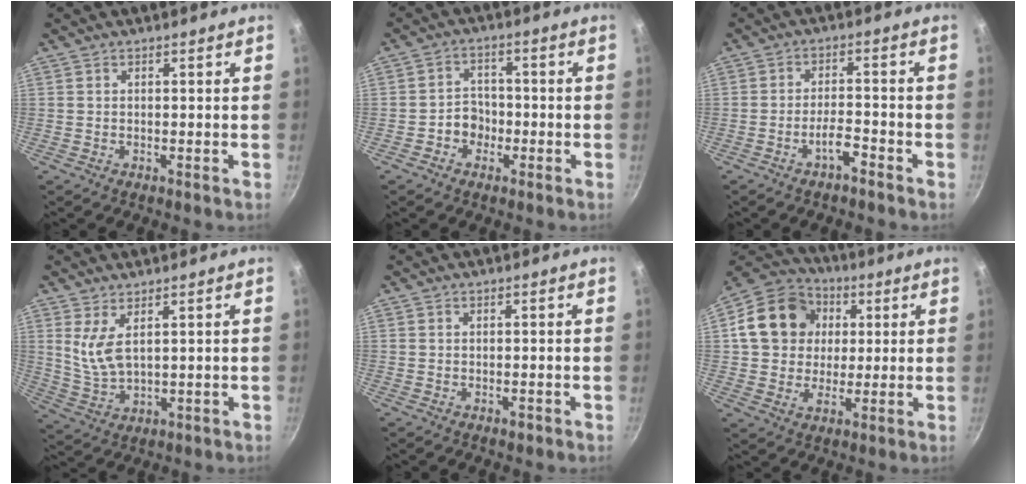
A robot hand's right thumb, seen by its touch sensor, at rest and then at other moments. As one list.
[{"total": 4.6, "force": [-1.7, 3.9, 1.8], "torque": [0.004, 0.021, -0.031]}, {"total": 4.1, "force": [-2.8, 1.1, 2.7], "torque": [-0.044, 0.028, -0.048]}, {"total": 6.5, "force": [2.6, 2.9, 5.2], "torque": [-0.100, -0.031, 0.061]}, {"total": 0.9, "force": [-0.4, 0.5, 0.6], "torque": [-0.007, 0.002, -0.006]}, {"total": 16.3, "force": [3.2, 13.7, 8.3], "torque": [-0.126, 0.018, 0.043]}]